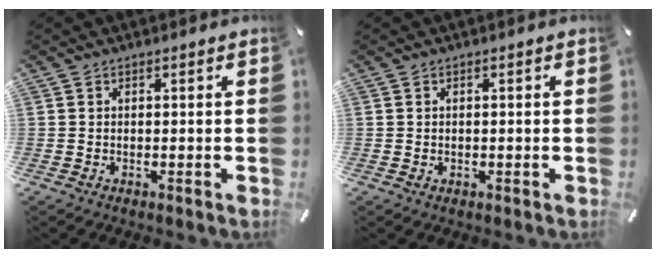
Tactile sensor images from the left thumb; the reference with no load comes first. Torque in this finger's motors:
{"motor_torque": [-0.02, -0.06, -0.06, 0.02, 0.03]}